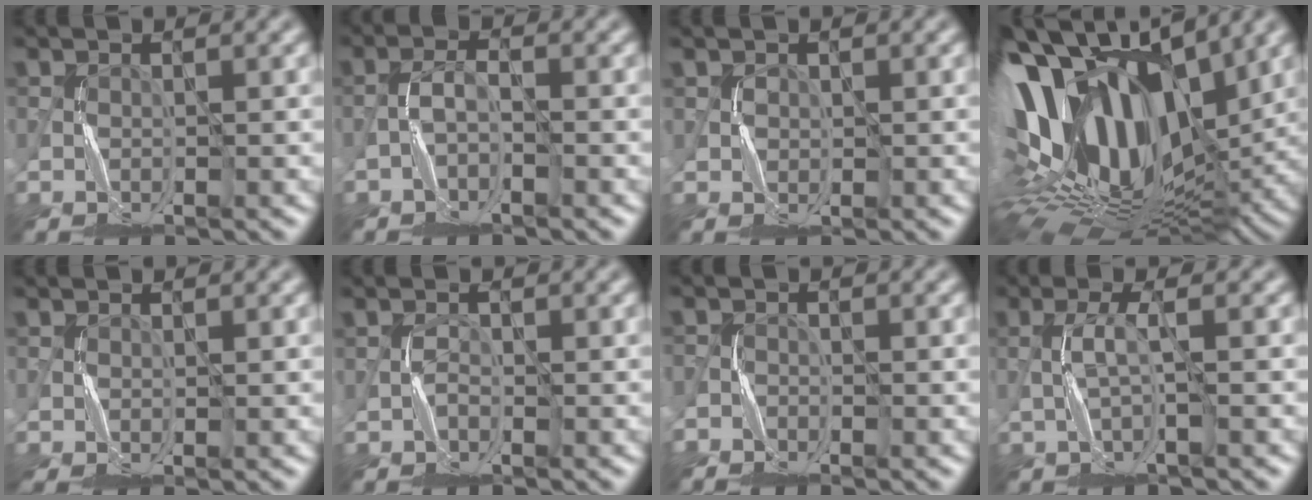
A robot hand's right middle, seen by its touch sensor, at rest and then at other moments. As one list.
[{"total": 1.6, "force": [-1.3, 0.4, 0.8], "torque": [-0.014, 0.008, -0.029]}, {"total": 1.2, "force": [0.5, 1.0, 0.3], "torque": [-0.007, -0.001, 0.012]}, {"total": 17.6, "force": [3.6, 10.8, 13.5], "torque": [-0.264, 0.023, 0.058]}, {"total": 0.7, "force": [0.2, 0.2, 0.6], "torque": [-0.018, -0.001, 0.006]}, {"total": 0.8, "force": [-0.5, 0.5, 0.5], "torque": [-0.007, 0.005, -0.011]}, {"total": 1.7, "force": [-1.5, 0.7, -0.3], "torque": [0.009, 0.003, -0.031]}, {"total": 1.6, "force": [-0.5, -0.1, 1.5], "torque": [-0.034, 0.006, -0.012]}]